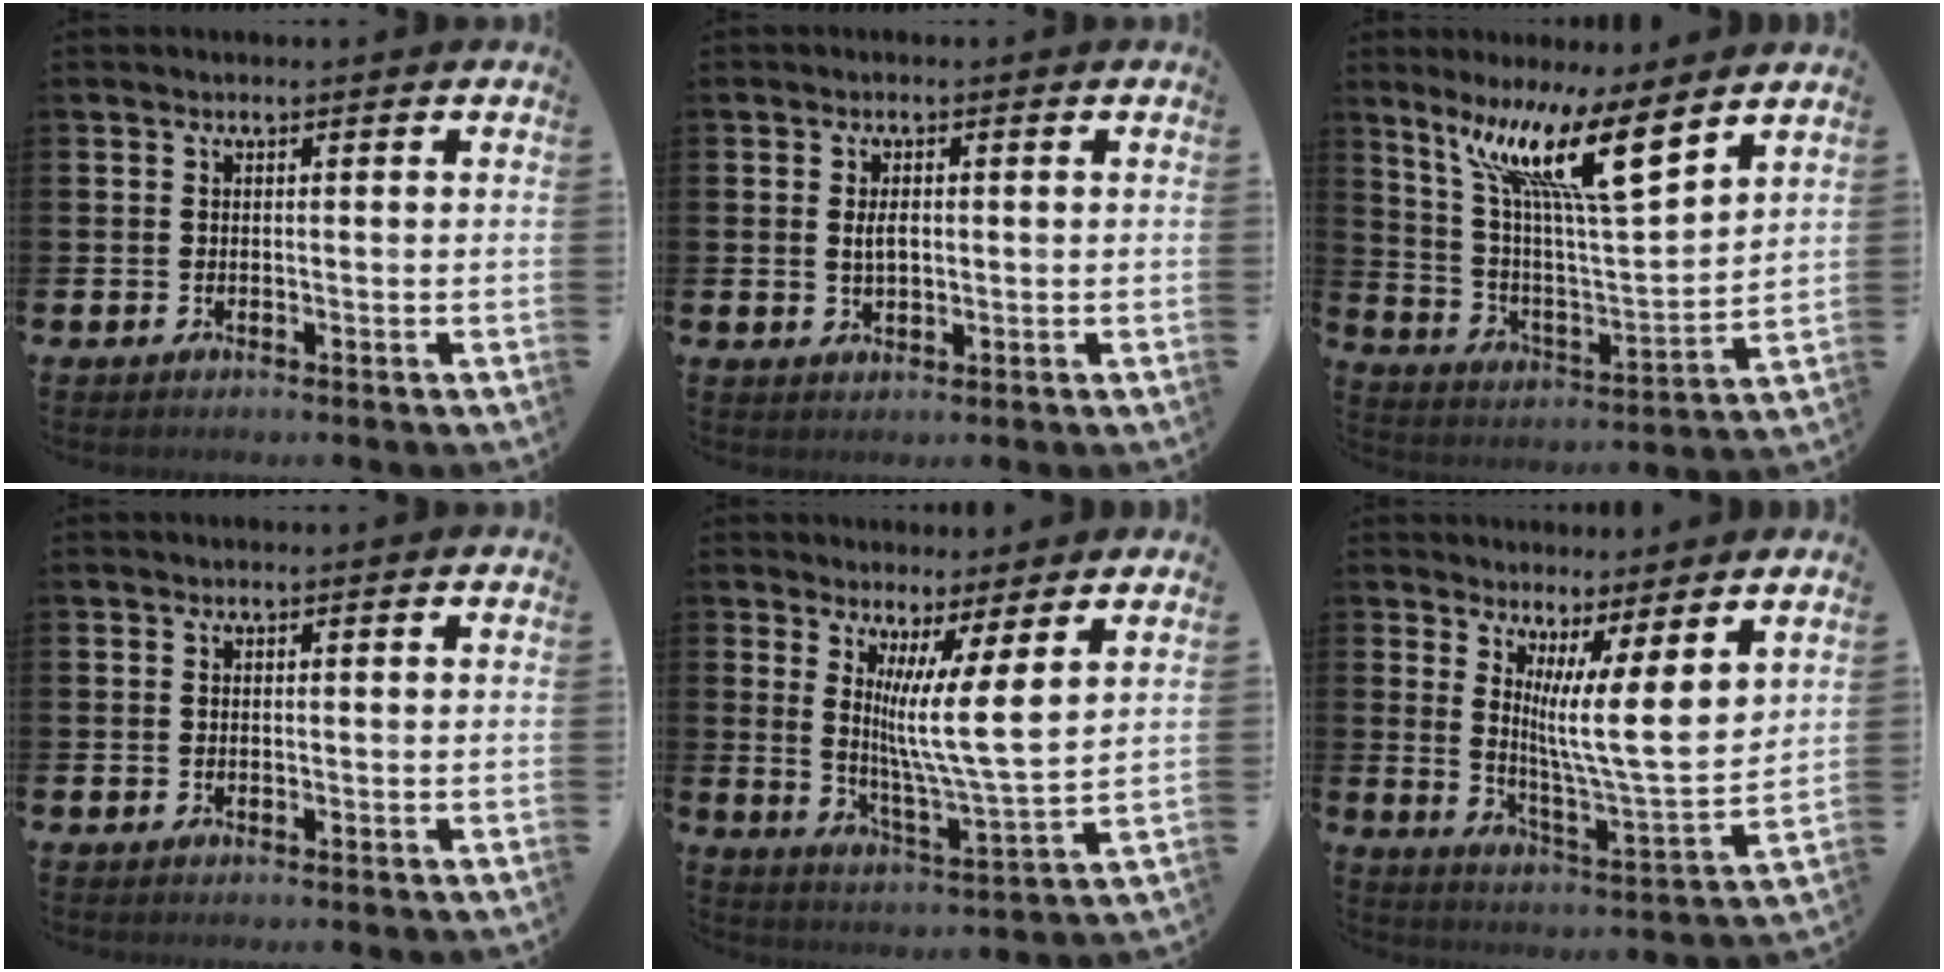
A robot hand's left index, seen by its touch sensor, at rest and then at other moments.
{"total": 2.3, "force": [0.4, 1.2, 1.9], "torque": [-0.031, 0.004, 0.003]}
{"total": 14.0, "force": [9.0, 2.7, 10.4], "torque": [-0.216, -0.033, 0.148]}
{"total": 0.0}
{"total": 8.4, "force": [4.9, -0.4, 6.9], "torque": [-0.122, -0.054, 0.077]}
{"total": 8.6, "force": [5.0, 0.1, 6.9], "torque": [-0.123, -0.056, 0.081]}